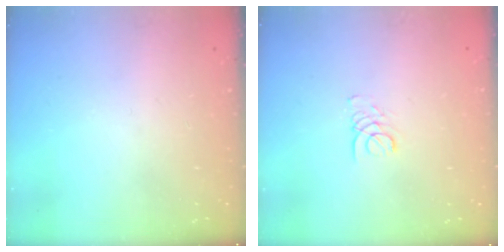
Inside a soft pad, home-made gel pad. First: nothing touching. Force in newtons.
{"total": 1.6, "press": 1.6, "slide": 0.1}